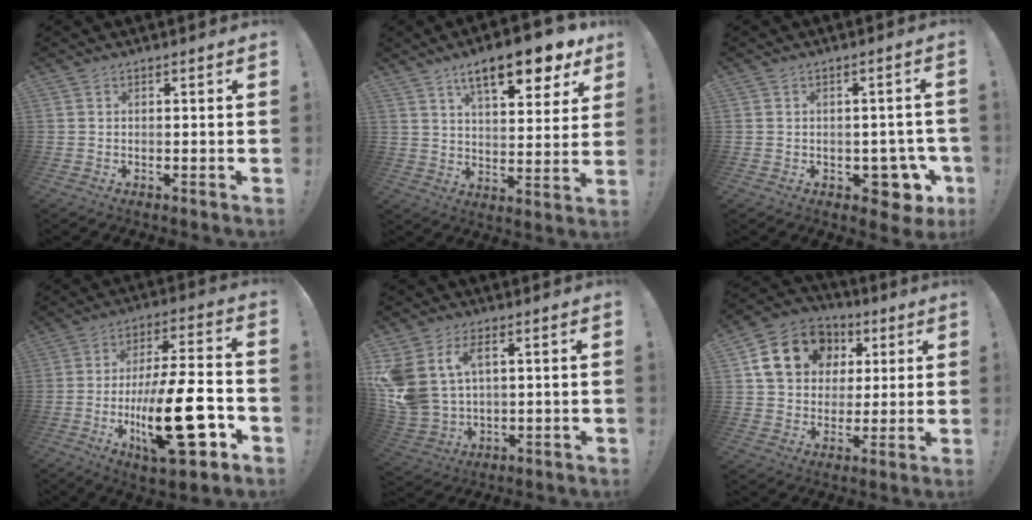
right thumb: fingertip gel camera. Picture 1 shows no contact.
{"total": 15.9, "force": [9.6, 4.8, 11.8], "torque": [-0.171, -0.054, 0.148]}
{"total": 7.1, "force": [-2.7, 5.0, 4.3], "torque": [-0.033, 0.017, -0.039]}
{"total": 24.3, "force": [-6.5, 8.0, 22.0], "torque": [-0.360, 0.024, -0.097]}
{"total": 11.6, "force": [4.5, 7.8, 7.3], "torque": [-0.161, -0.016, 0.089]}
{"total": 16.9, "force": [6.6, 13.4, 7.8], "torque": [-0.115, -0.014, 0.140]}